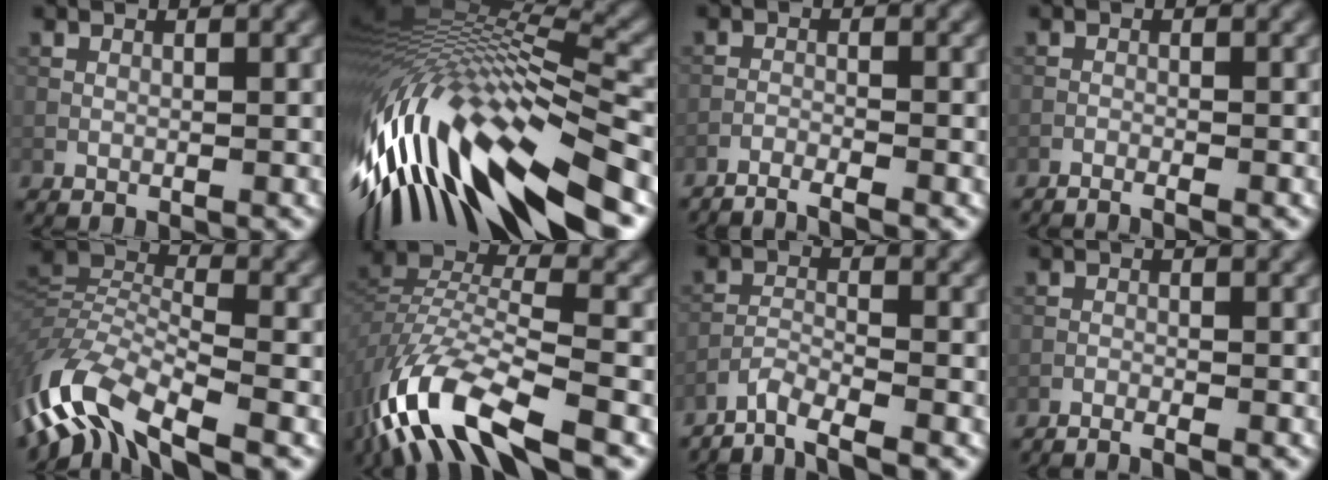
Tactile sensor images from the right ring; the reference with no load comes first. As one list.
[{"total": 16.3, "force": [-5.5, 5.5, 14.4], "torque": [-0.292, 0.004, -0.092]}, {"total": 3.0, "force": [-2.8, 0.1, 1.1], "torque": [-0.025, -0.005, -0.050]}, {"total": 1.5, "force": [-1.3, -0.1, 0.7], "torque": [-0.022, 0.000, -0.028]}, {"total": 10.7, "force": [-6.0, 3.9, 8.0], "torque": [-0.160, -0.002, -0.133]}, {"total": 11.6, "force": [-7.2, 3.9, 8.2], "torque": [-0.169, -0.008, -0.147]}, {"total": 3.3, "force": [-3.0, 0.3, 1.4], "torque": [-0.028, -0.002, -0.064]}, {"total": 1.8, "force": [-1.6, 0.0, 0.8], "torque": [-0.021, -0.004, -0.033]}]